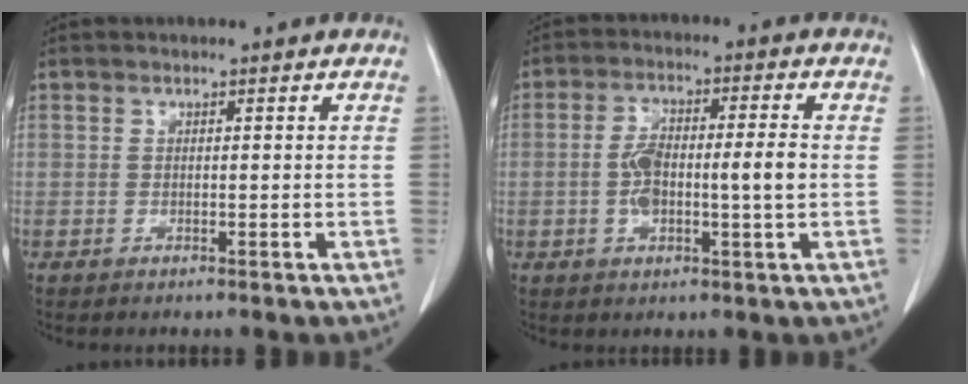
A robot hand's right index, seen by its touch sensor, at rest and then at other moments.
{"total": 8.3, "force": [-0.6, 1.8, 8.0], "torque": [-0.154, 0.014, -0.011]}